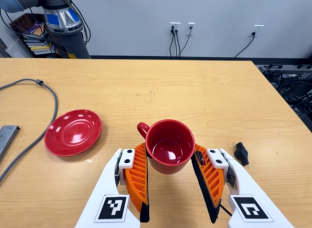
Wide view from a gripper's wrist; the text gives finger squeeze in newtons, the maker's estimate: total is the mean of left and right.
{"total": 6.4, "left": 6.6, "right": 6.2}